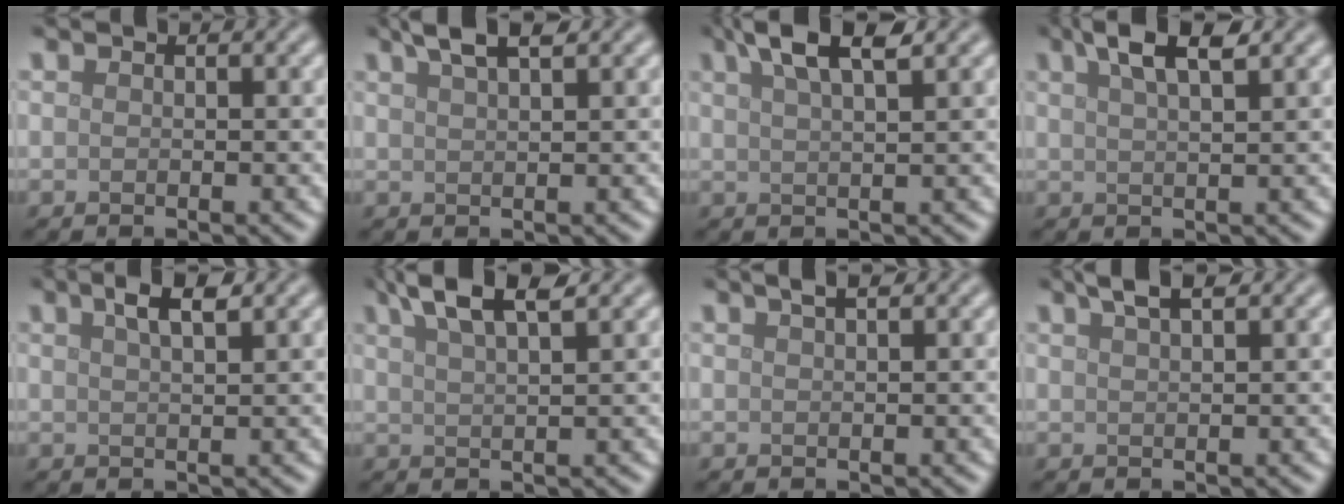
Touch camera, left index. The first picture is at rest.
{"total": 3.2, "force": [2.3, 0.6, 2.1], "torque": [-0.024, 0.011, 0.038]}
{"total": 5.0, "force": [3.3, 1.2, 3.6], "torque": [-0.048, 0.017, 0.050]}
{"total": 4.4, "force": [2.8, 1.1, 3.2], "torque": [-0.043, 0.015, 0.041]}
{"total": 3.0, "force": [1.9, 0.8, 2.2], "torque": [-0.027, 0.009, 0.027]}
{"total": 5.0, "force": [3.4, 1.1, 3.5], "torque": [-0.047, 0.018, 0.055]}
{"total": 1.6, "force": [1.0, 0.4, 1.2], "torque": [-0.012, 0.003, 0.011]}
{"total": 2.5, "force": [1.8, 0.5, 1.7], "torque": [-0.017, 0.008, 0.027]}